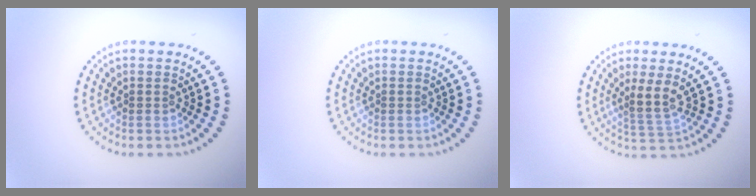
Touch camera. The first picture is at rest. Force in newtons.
{"total": 0.0}
{"total": 2.7, "press": 2.0, "slide": 1.8}